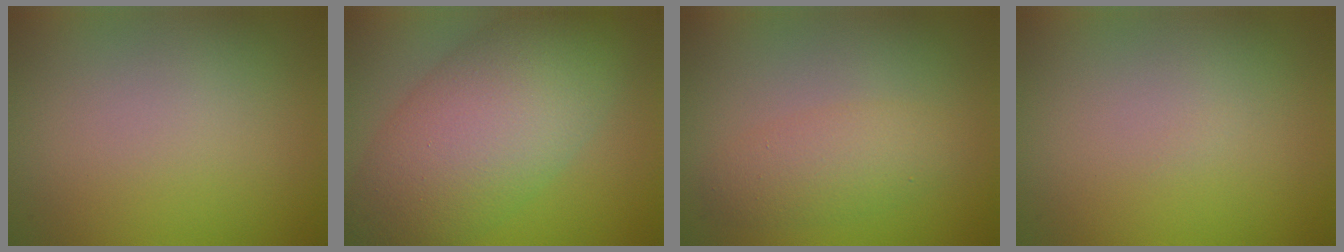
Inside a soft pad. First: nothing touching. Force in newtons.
{"total": 10.0, "press": 10.0, "slide": 0.4}
{"total": 2.7, "press": 2.7, "slide": 0.0}
{"total": 0.0}